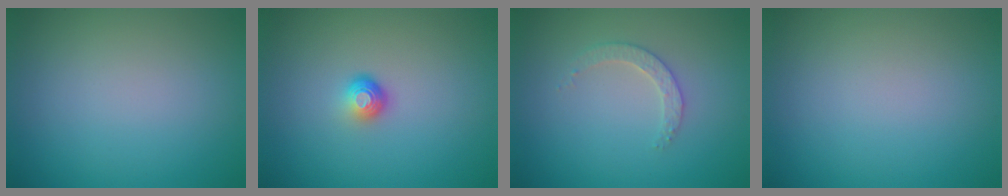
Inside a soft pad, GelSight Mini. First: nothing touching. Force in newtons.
{"total": 1.6, "press": 1.0, "slide": 1.3}
{"total": 1.9, "press": 1.8, "slide": 0.6}
{"total": 0.0}